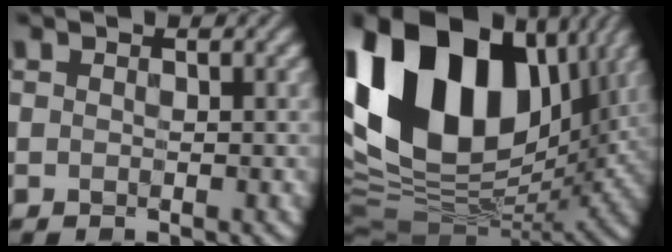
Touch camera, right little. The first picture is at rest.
{"total": 19.2, "force": [5.7, 12.6, 13.3], "torque": [-0.290, 0.030, 0.098]}